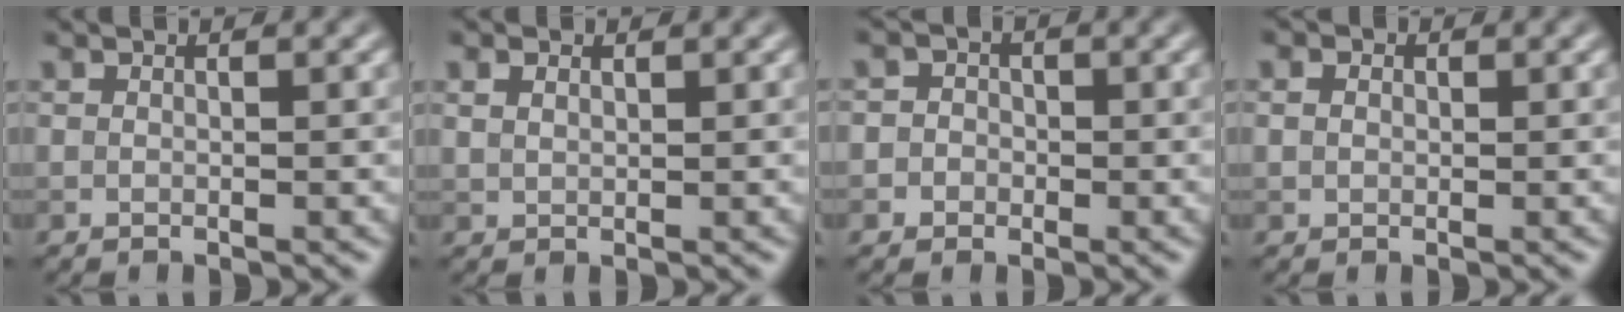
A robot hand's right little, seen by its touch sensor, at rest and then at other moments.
{"total": 1.2, "force": [0.7, 0.8, 0.7], "torque": [-0.016, 0.002, 0.016]}
{"total": 3.0, "force": [0.1, 2.9, 0.9], "torque": [0.020, 0.020, -0.031]}
{"total": 1.2, "force": [0.4, 1.0, 0.5], "torque": [-0.011, 0.003, -0.003]}